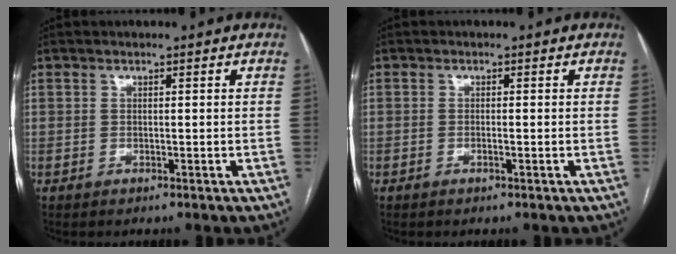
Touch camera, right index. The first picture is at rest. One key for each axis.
{"total": 0.5, "fx": -0.2, "fy": 0.0, "fz": 0.5, "tx": -0.009, "ty": 0.002, "tz": 0.000}